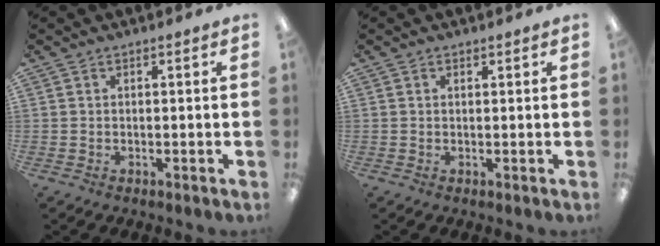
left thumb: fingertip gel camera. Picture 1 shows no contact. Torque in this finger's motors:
{"motor_torque": [0.08, -0.11, -0.17, 0.35, -0.09]}